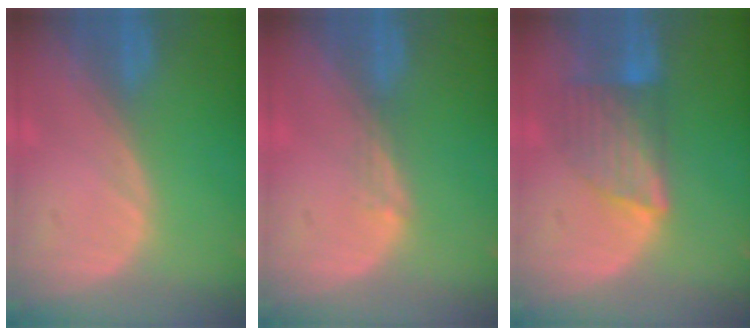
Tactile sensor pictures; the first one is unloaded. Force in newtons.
{"total": 1.5, "press": 1.0, "slide": 1.0}
{"total": 7.0, "press": 6.4, "slide": 2.8}